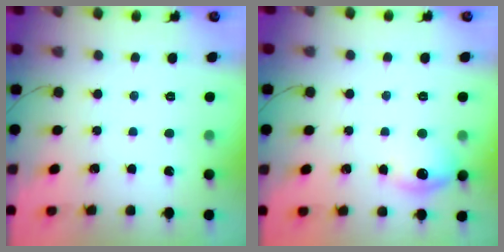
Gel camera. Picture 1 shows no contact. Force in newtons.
{"total": 9.9, "press": 9.9, "slide": 0.4}